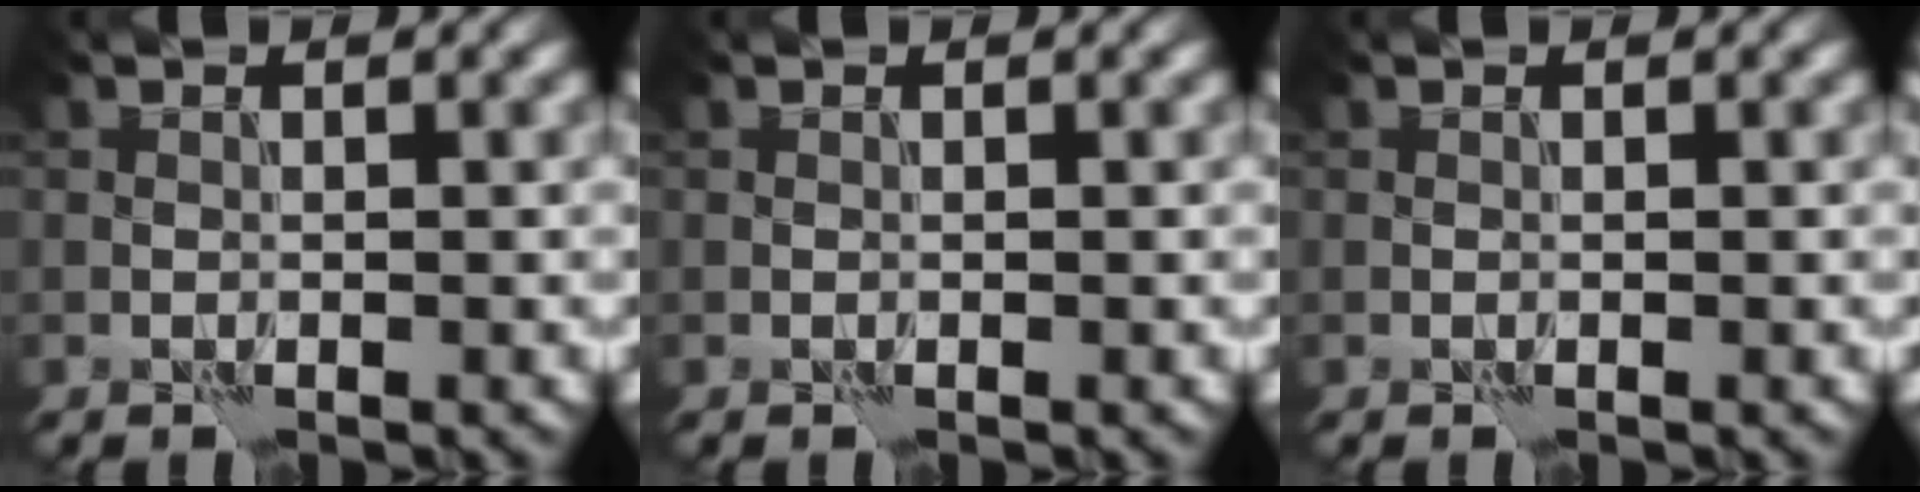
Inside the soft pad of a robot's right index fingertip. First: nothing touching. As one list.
[{"total": 0.0}, {"total": 0.0}]